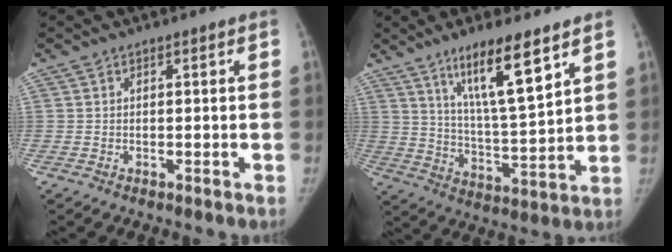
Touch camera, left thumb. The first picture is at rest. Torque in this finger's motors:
{"motor_torque": [0.78, -0.14, 1.31, -1.47, 0.24]}